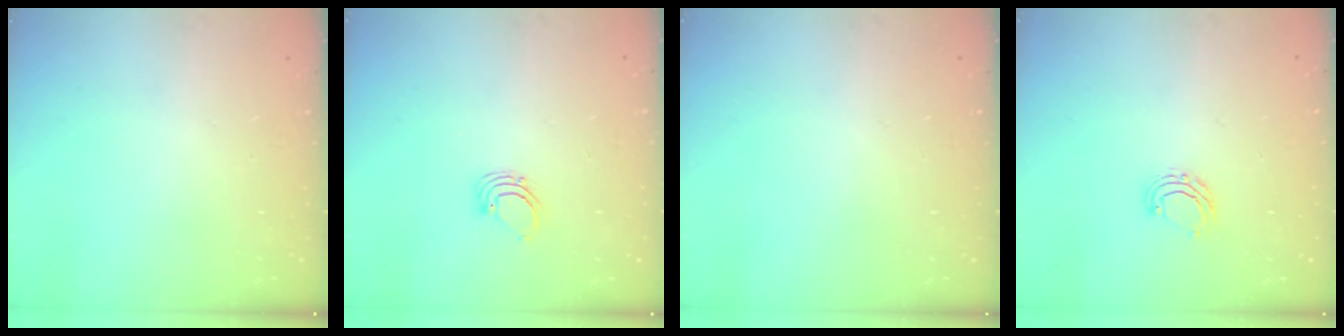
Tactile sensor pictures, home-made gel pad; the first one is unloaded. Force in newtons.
{"total": 2.7, "press": 2.7, "slide": 0.1}
{"total": 0.0}
{"total": 5.6, "press": 5.6, "slide": 1.0}